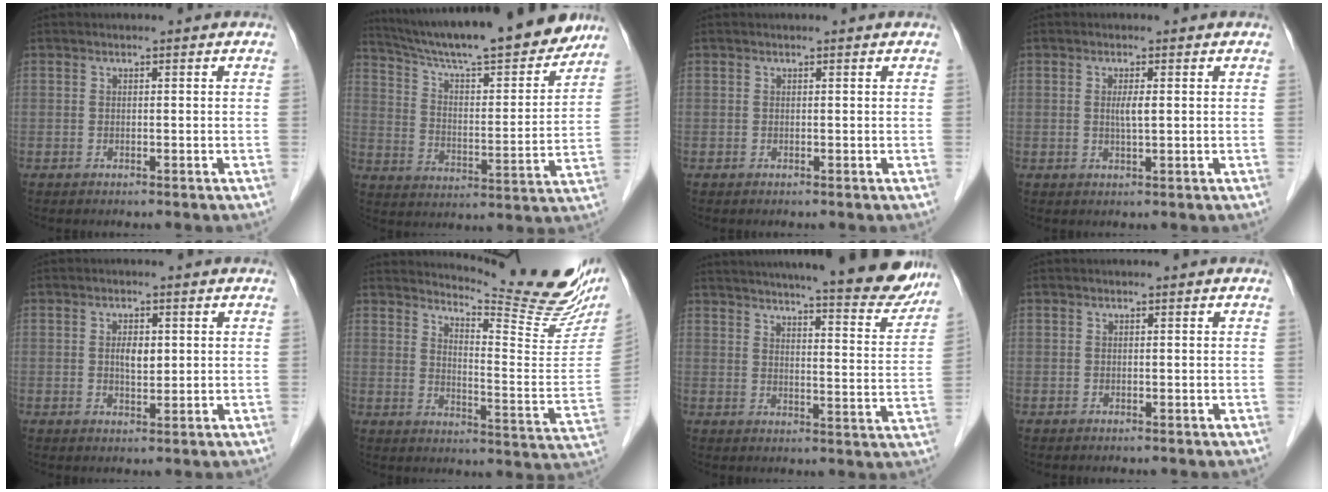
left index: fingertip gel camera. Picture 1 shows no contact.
{"total": 23.7, "force": [20.6, 2.9, 11.3], "torque": [-0.188, -0.012, 0.301]}
{"total": 0.0}
{"total": 1.9, "force": [0.1, 0.1, 1.9], "torque": [-0.038, -0.003, 0.002]}
{"total": 2.7, "force": [0.3, 1.3, 2.3], "torque": [-0.041, -0.002, 0.007]}
{"total": 20.1, "force": [18.2, 1.6, 8.3], "torque": [-0.121, -0.102, 0.220]}
{"total": 22.4, "force": [19.9, 2.2, 10.1], "torque": [-0.141, -0.042, 0.245]}
{"total": 0.0}